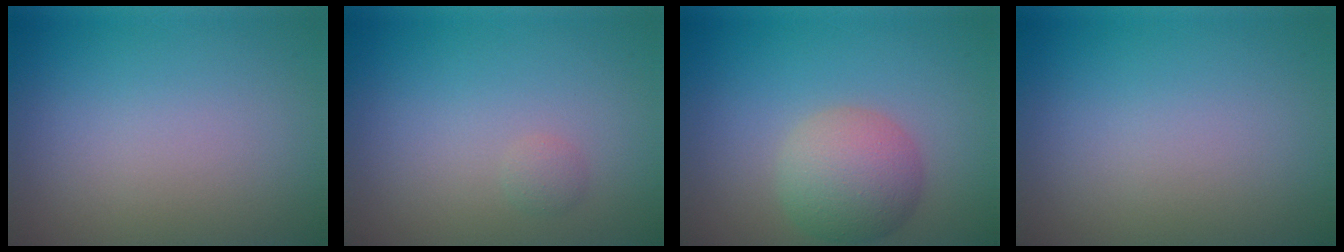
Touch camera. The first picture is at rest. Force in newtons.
{"total": 0.7, "press": 0.7, "slide": 0.0}
{"total": 4.6, "press": 4.6, "slide": 0.2}
{"total": 0.0}